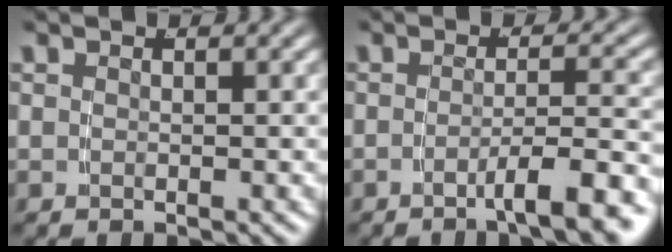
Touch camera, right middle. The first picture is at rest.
{"total": 4.5, "force": [-3.1, 0.0, 3.3], "torque": [-0.044, -0.002, -0.049]}